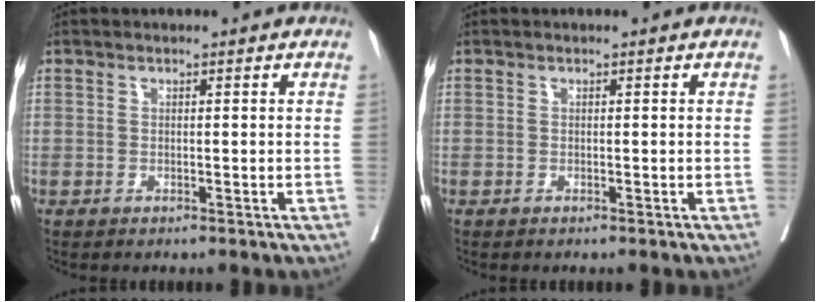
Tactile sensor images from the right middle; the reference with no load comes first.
{"total": 0.0}